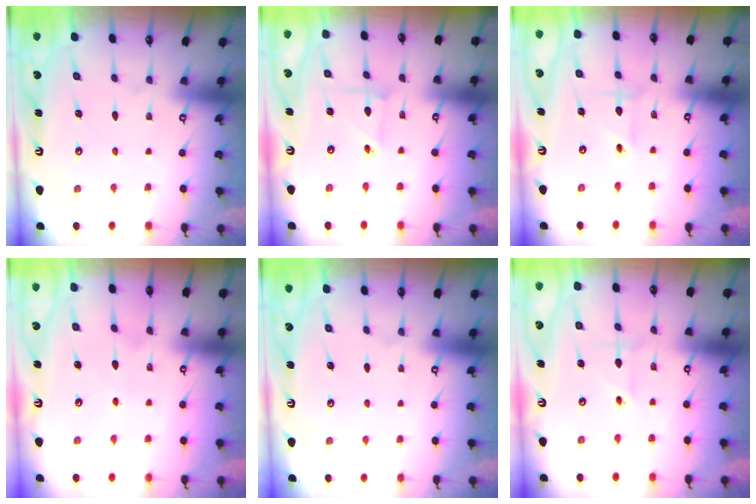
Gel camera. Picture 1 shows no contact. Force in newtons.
{"total": 2.8, "press": 2.8, "slide": 0.3}
{"total": 2.6, "press": 2.6, "slide": 0.0}
{"total": 4.3, "press": 4.3, "slide": 0.1}
{"total": 0.0}
{"total": 2.0, "press": 1.9, "slide": 0.3}